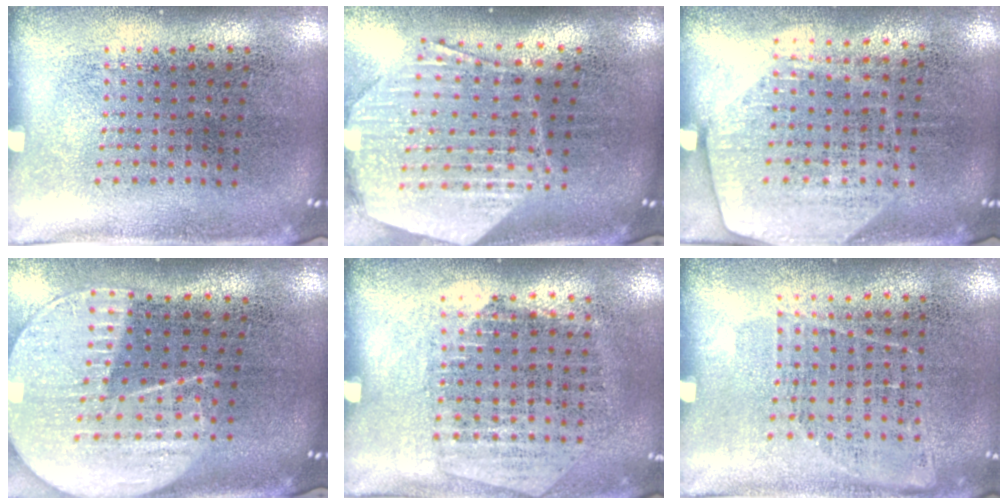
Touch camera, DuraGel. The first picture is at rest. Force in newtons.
{"total": 2.7, "press": 2.1, "slide": 1.7}
{"total": 2.0, "press": 1.7, "slide": 0.9}
{"total": 2.2, "press": 1.9, "slide": 1.0}
{"total": 1.3, "press": 1.2, "slide": 0.6}
{"total": 1.0, "press": 0.8, "slide": 0.6}